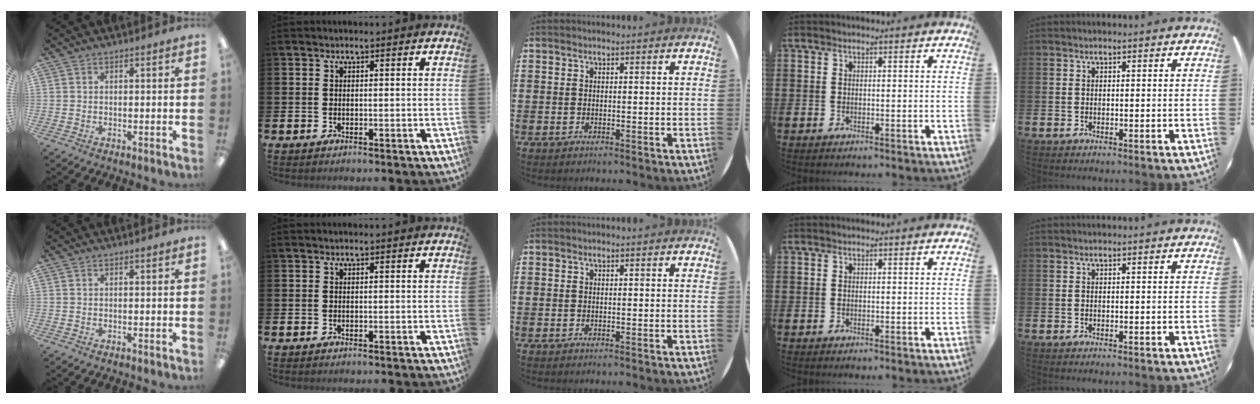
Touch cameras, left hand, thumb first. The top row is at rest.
{}